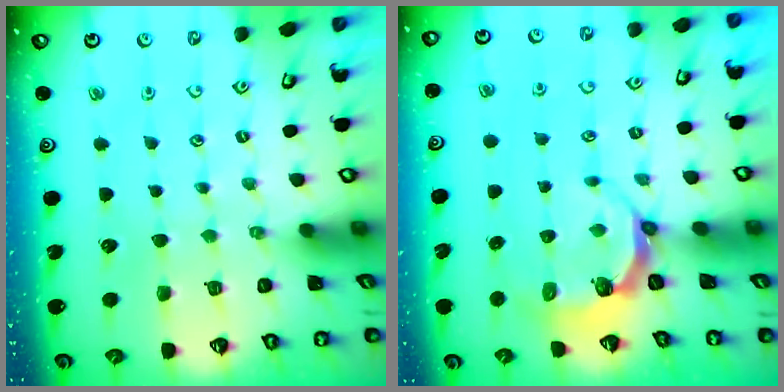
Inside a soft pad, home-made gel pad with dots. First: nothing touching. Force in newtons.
{"total": 5.4, "press": 4.4, "slide": 3.1}